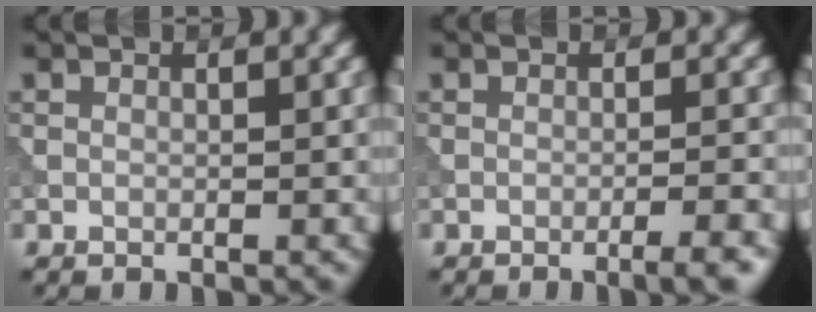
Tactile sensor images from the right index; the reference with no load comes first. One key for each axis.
{"total": 3.4, "fx": -2.1, "fy": 0.7, "fz": 2.6, "tx": -0.029, "ty": 0.017, "tz": -0.036}